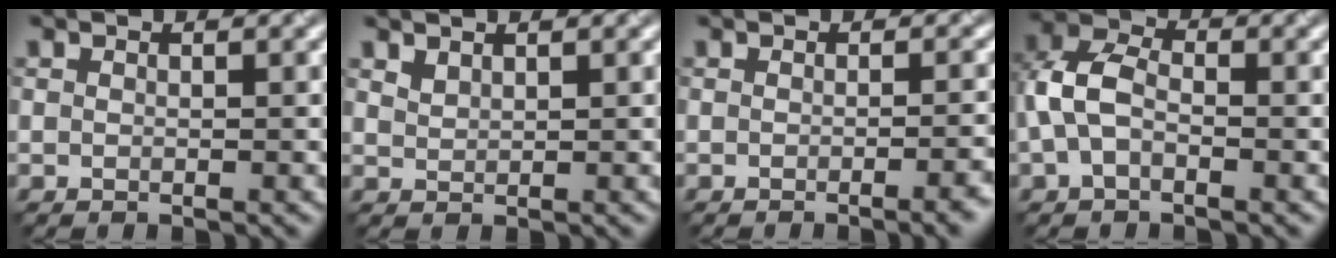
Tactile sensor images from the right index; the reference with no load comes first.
{"total": 1.0, "force": [0.9, 0.4, 0.3], "torque": [-0.010, -0.001, 0.022]}
{"total": 3.8, "force": [-1.5, 1.2, 3.2], "torque": [-0.020, 0.003, -0.020]}
{"total": 4.4, "force": [-0.6, 2.9, 3.3], "torque": [-0.076, 0.012, -0.024]}